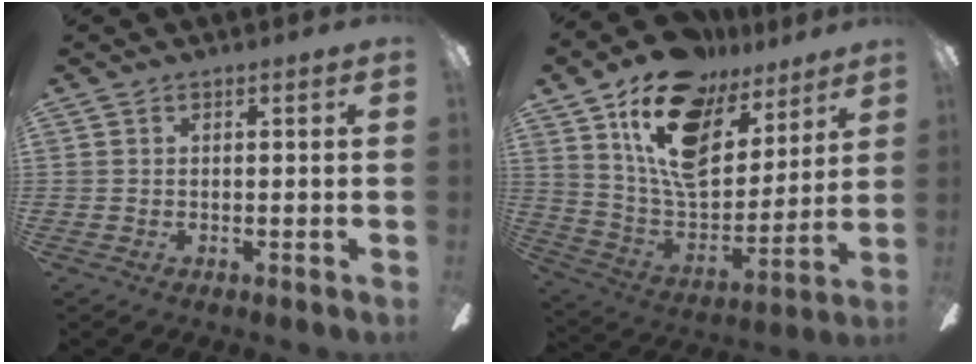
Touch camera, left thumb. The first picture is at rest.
{"total": 20.0, "force": [12.0, 11.2, 11.4], "torque": [-0.206, -0.068, 0.213]}